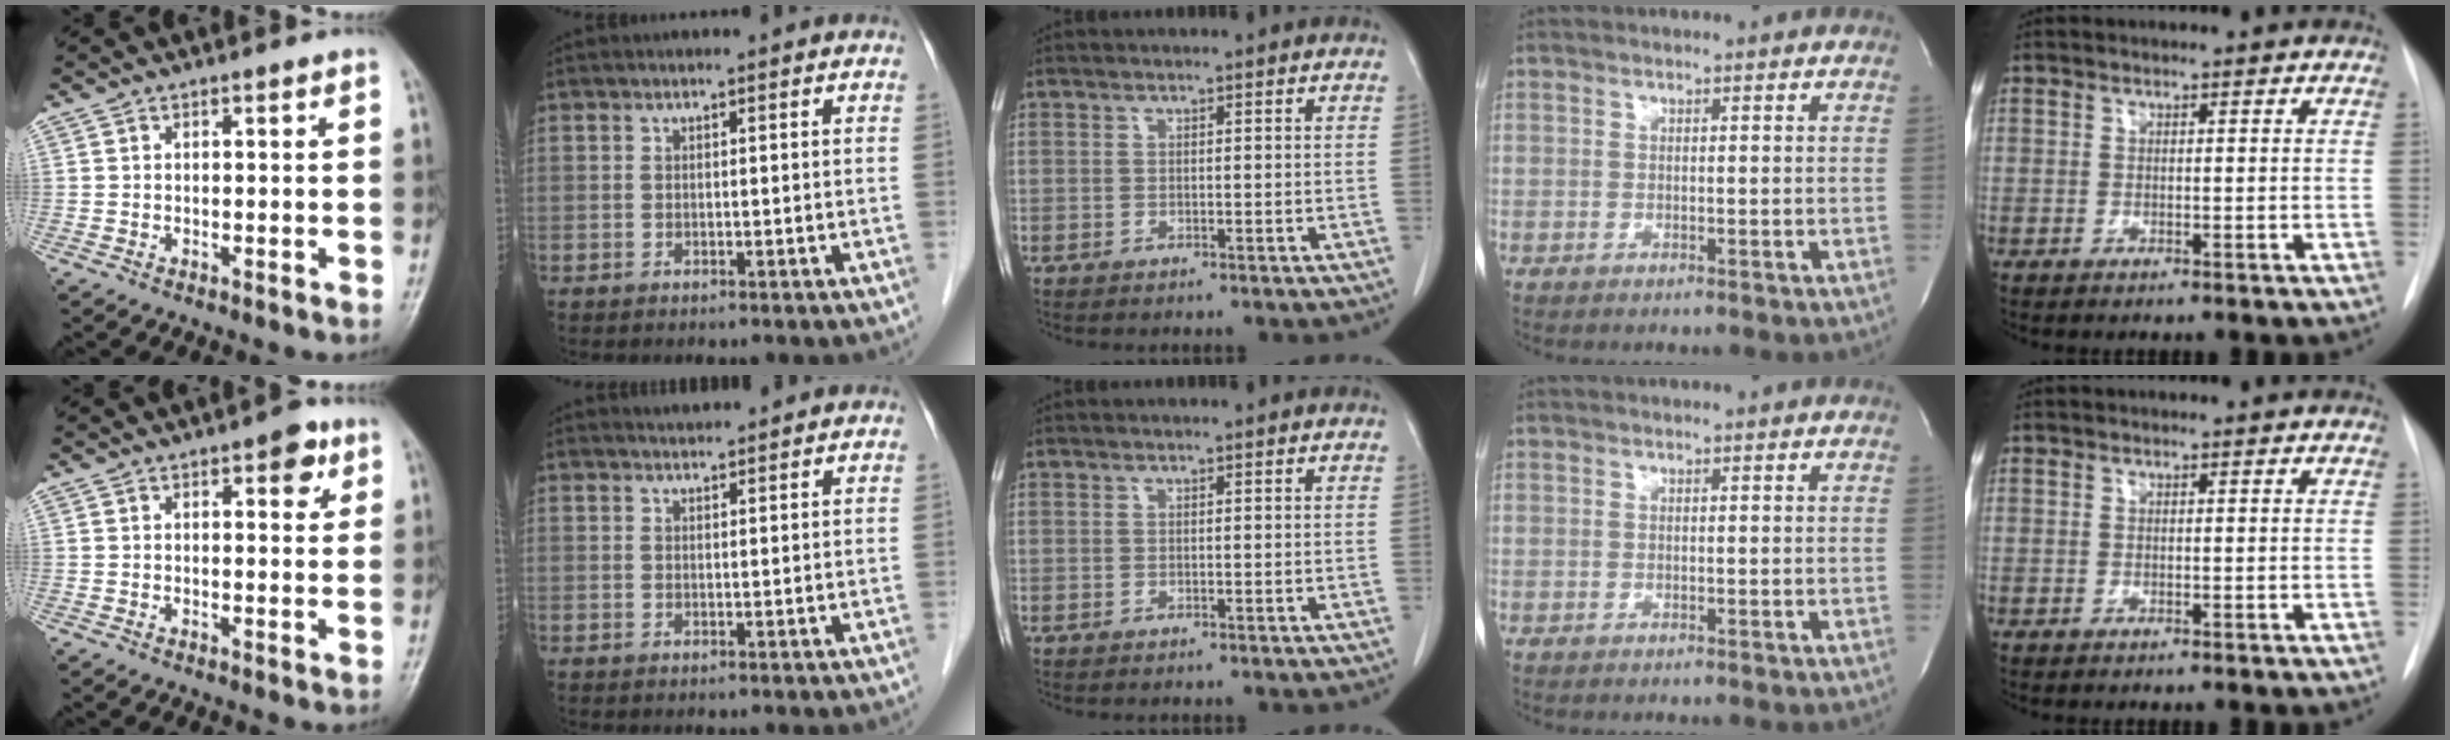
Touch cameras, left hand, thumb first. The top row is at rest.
{"thumb": {"total": 4.6, "force": [2.2, 2.1, 3.4], "torque": [-0.026, -0.005, 0.021]}, "index": {"total": 1.7, "force": [1.7, 0.0, -0.2], "torque": [-0.008, 0.011, 0.033]}}